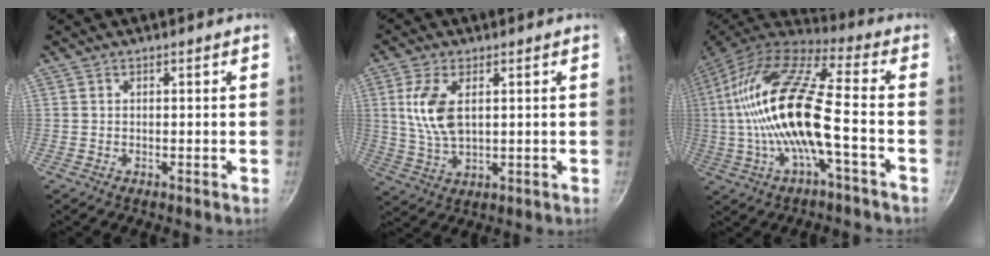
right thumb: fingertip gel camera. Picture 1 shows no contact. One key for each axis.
{"total": 8.8, "fx": 2.0, "fy": 4.5, "fz": 7.3, "tx": -0.147, "ty": -0.007, "tz": 0.043}
{"total": 20.8, "fx": -2.3, "fy": 6.3, "fz": 19.7, "tx": -0.374, "ty": 0.036, "tz": -0.051}